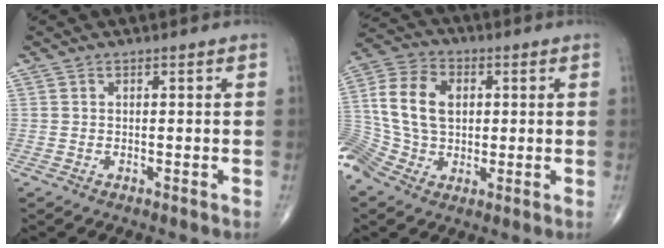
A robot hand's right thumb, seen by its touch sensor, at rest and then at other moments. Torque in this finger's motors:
{"motor_torque": [1.47, 1.07, 1.82, -0.78, 0.61]}